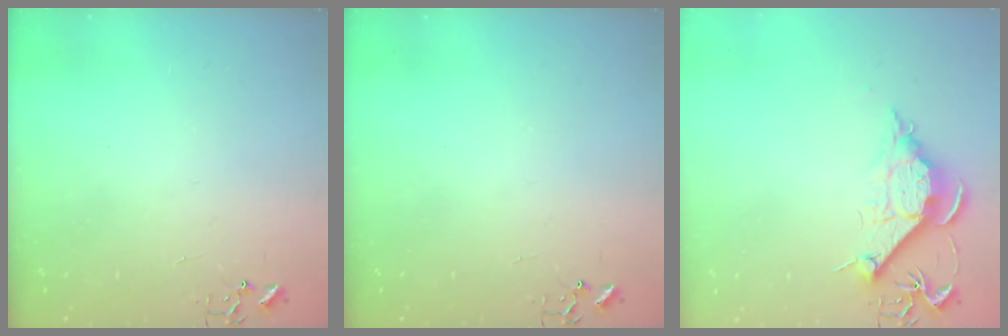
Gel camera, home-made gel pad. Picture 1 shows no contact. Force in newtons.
{"total": 0.0}
{"total": 10.2, "press": 10.2, "slide": 1.0}